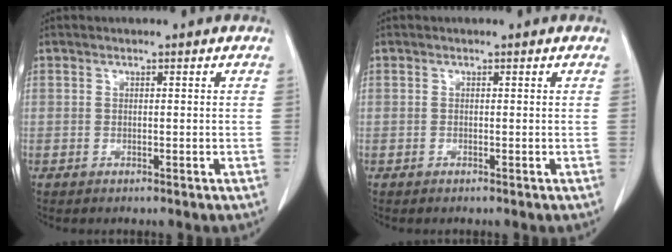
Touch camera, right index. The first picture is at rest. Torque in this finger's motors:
{"motor_torque": [-0.23, 0.11, -0.20, -0.06]}